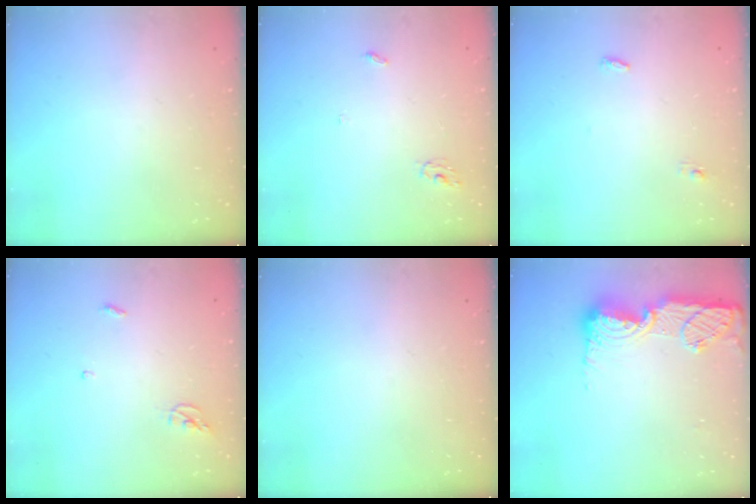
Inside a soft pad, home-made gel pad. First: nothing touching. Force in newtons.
{"total": 2.8, "press": 2.8, "slide": 0.2}
{"total": 3.4, "press": 3.3, "slide": 0.9}
{"total": 3.8, "press": 3.8, "slide": 0.3}
{"total": 0.0}
{"total": 15.4, "press": 15.4, "slide": 1.2}